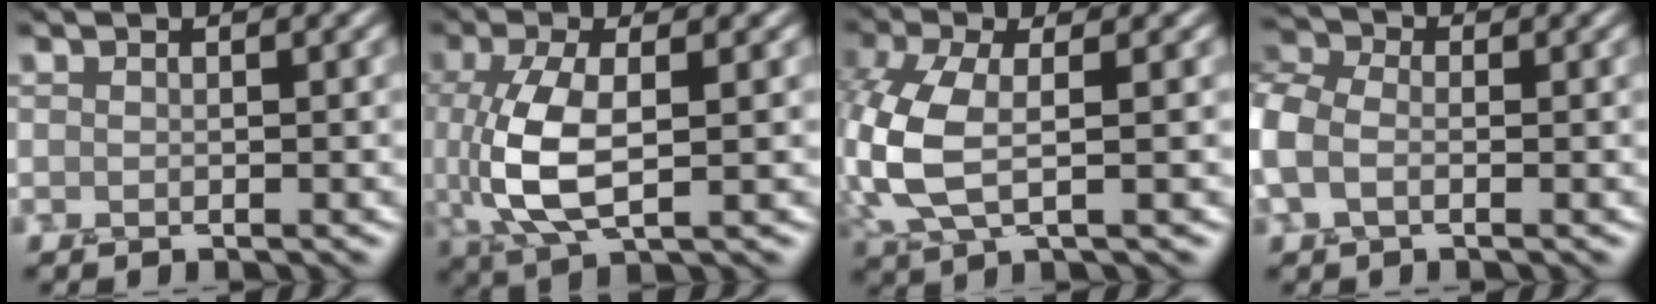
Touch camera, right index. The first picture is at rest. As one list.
[{"total": 6.6, "force": [-0.2, 2.9, 6.0], "torque": [-0.141, -0.005, 0.000]}, {"total": 6.0, "force": [-0.2, 2.7, 5.4], "torque": [-0.144, -0.002, -0.006]}, {"total": 4.8, "force": [-0.5, 3.3, 3.5], "torque": [-0.105, 0.010, -0.027]}]